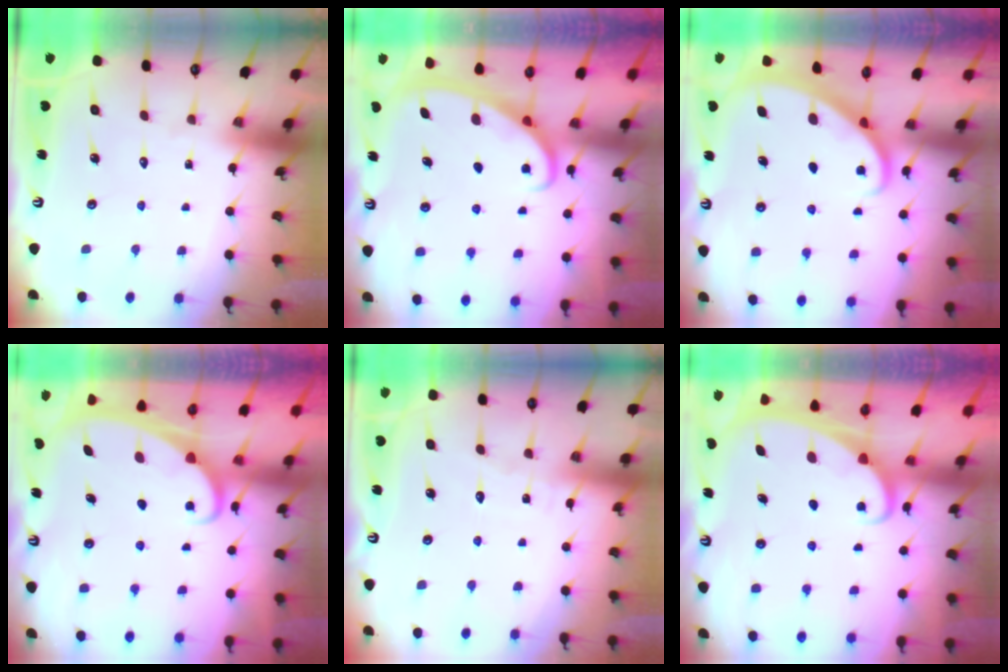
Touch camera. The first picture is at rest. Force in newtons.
{"total": 2.9, "press": 2.9, "slide": 0.4}
{"total": 1.9, "press": 1.9, "slide": 0.2}
{"total": 2.5, "press": 2.4, "slide": 0.4}
{"total": 3.3, "press": 3.3, "slide": 0.4}
{"total": 1.9, "press": 1.9, "slide": 0.1}